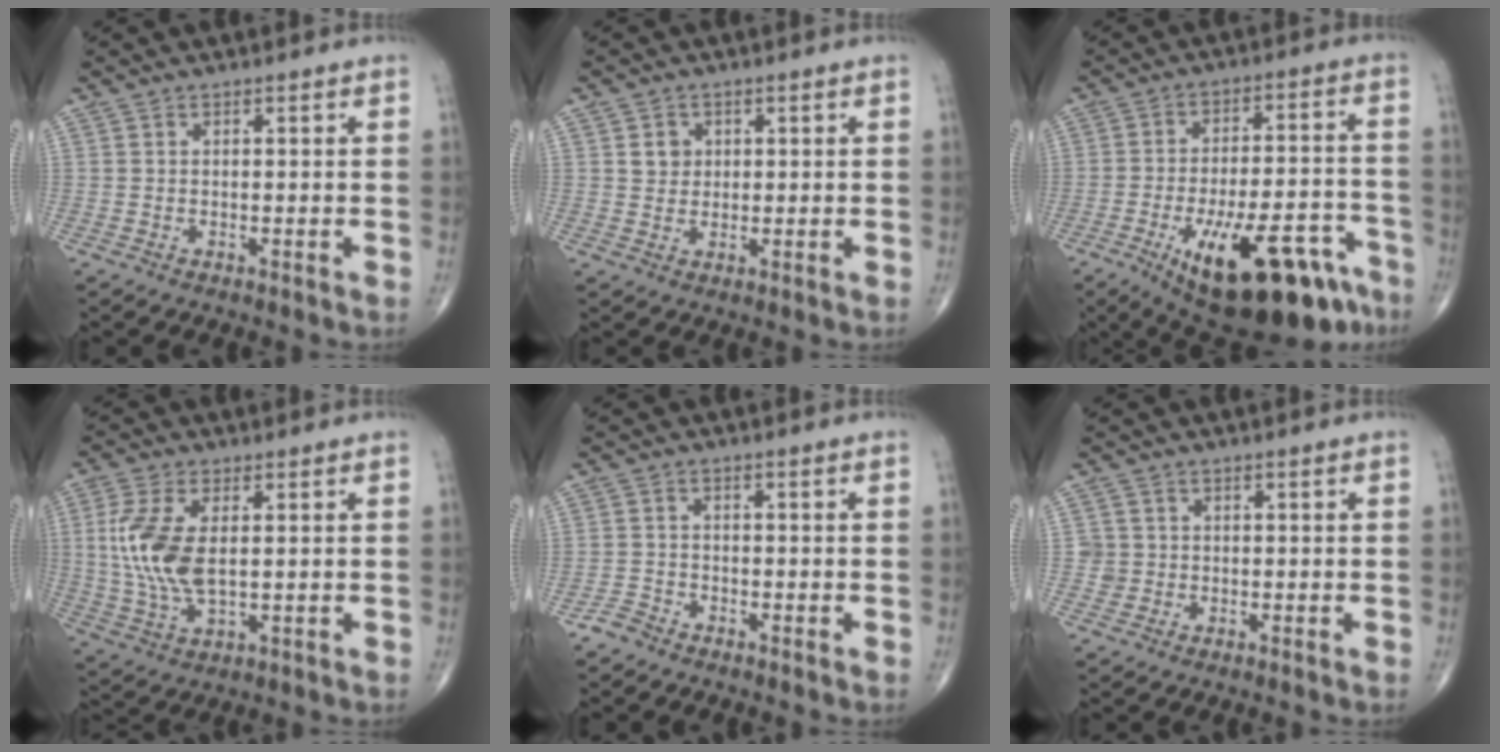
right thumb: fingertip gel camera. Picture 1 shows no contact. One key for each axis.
{"total": 3.1, "fx": 0.9, "fy": 2.7, "fz": 1.1, "tx": -0.001, "ty": -0.003, "tz": 0.014}
{"total": 24.0, "fx": -13.3, "fy": 8.9, "fz": 17.9, "tx": -0.213, "ty": 0.063, "tz": -0.187}
{"total": 11.6, "fx": 1.4, "fy": 5.8, "fz": 10.0, "tx": -0.224, "ty": -0.007, "tz": 0.033}
{"total": 2.3, "fx": -2.0, "fy": 1.2, "fz": 0.3, "tx": -0.008, "ty": 0.006, "tz": -0.043}
{"total": 2.2, "fx": -0.2, "fy": 2.2, "fz": -0.1, "tx": 0.021, "ty": 0.008, "tz": -0.005}